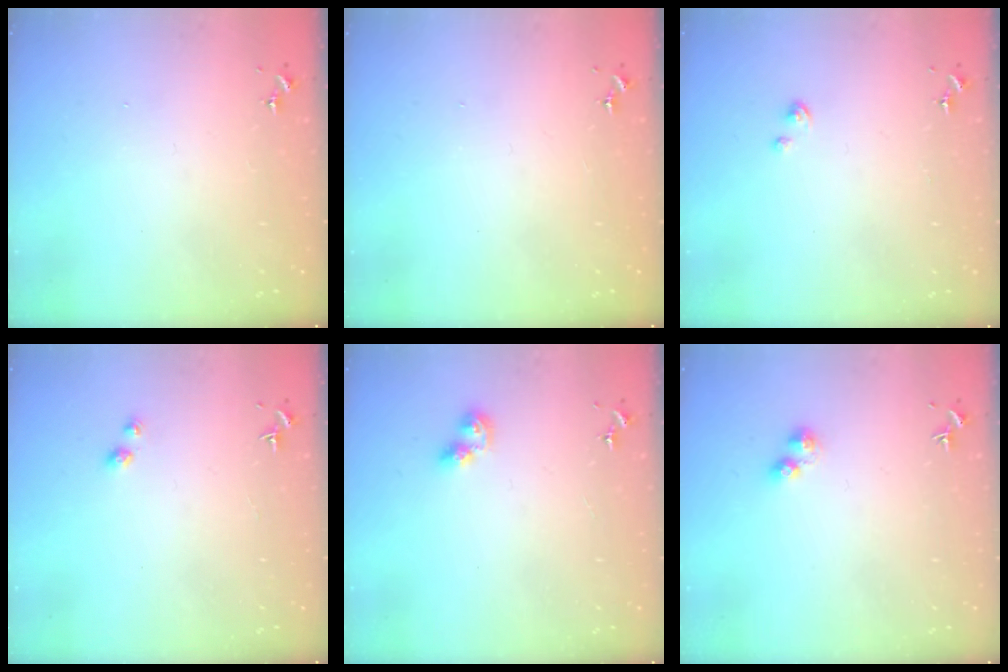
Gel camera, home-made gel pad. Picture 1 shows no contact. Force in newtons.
{"total": 0.0}
{"total": 1.1, "press": 1.1, "slide": 0.1}
{"total": 3.0, "press": 3.0, "slide": 0.5}
{"total": 6.0, "press": 6.0, "slide": 0.3}
{"total": 3.2, "press": 3.2, "slide": 0.4}